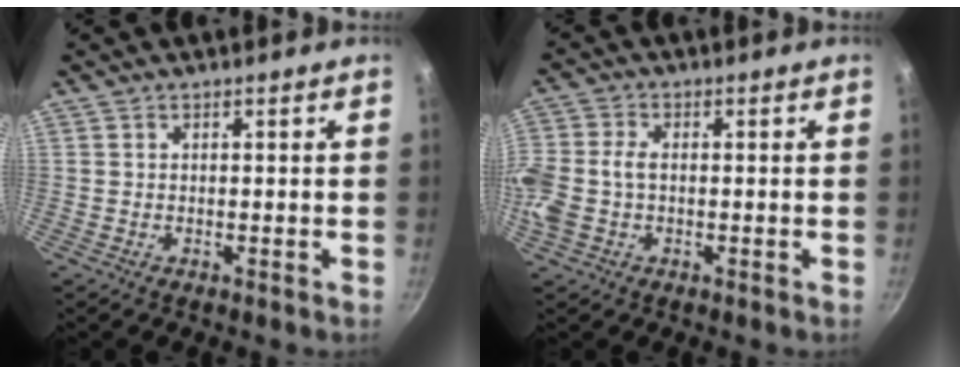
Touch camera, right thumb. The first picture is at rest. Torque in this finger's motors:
{"motor_torque": [0.87, 0.85, 1.29, -0.52, 0.39]}